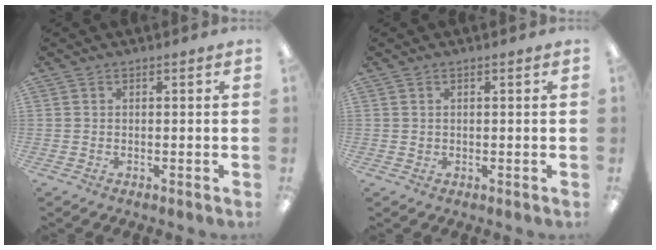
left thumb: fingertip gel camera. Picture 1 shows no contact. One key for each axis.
{"total": 0.6, "fx": 0.3, "fy": 0.4, "fz": 0.3, "tx": -0.007, "ty": 0.002, "tz": 0.006}